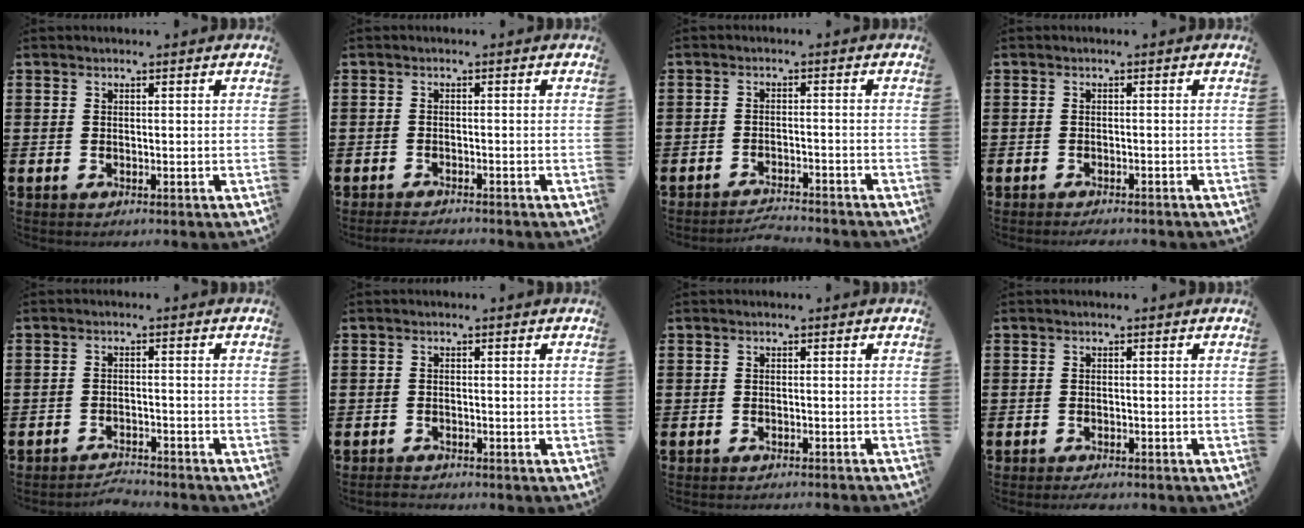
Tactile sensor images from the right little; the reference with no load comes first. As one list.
[{"total": 1.3, "force": [-1.2, -0.1, 0.3], "torque": [-0.005, 0.001, -0.024]}, {"total": 2.3, "force": [-2.3, -0.2, 0.2], "torque": [-0.006, 0.004, -0.047]}, {"total": 1.0, "force": [-1.0, -0.1, 0.2], "torque": [-0.005, -0.001, -0.020]}, {"total": 2.1, "force": [-2.1, -0.1, 0.0], "torque": [-0.006, 0.005, -0.044]}, {"total": 0.9, "force": [-0.9, 0.1, 0.0], "torque": [-0.003, 0.000, -0.018]}, {"total": 0.8, "force": [-0.8, -0.2, 0.0], "torque": [0.001, 0.002, -0.017]}, {"total": 0.9, "force": [-0.8, 0.0, 0.2], "torque": [-0.006, 0.000, -0.016]}]